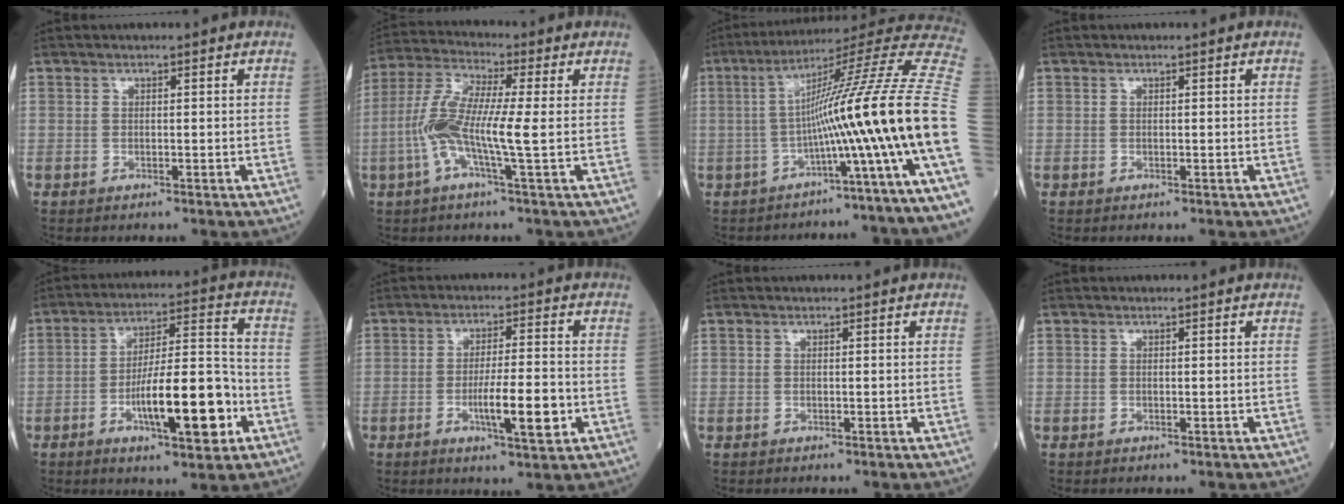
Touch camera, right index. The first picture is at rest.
{"total": 10.2, "force": [-1.3, 0.4, 10.1], "torque": [-0.213, 0.013, -0.039]}
{"total": 17.3, "force": [-4.1, -2.0, 16.7], "torque": [-0.224, 0.026, -0.076]}
{"total": 0.0}
{"total": 14.6, "force": [-5.0, 3.2, 13.3], "torque": [-0.215, 0.009, -0.075]}
{"total": 8.0, "force": [-2.3, 0.9, 7.6], "torque": [-0.124, -0.006, -0.037]}
{"total": 0.0}
{"total": 0.0}